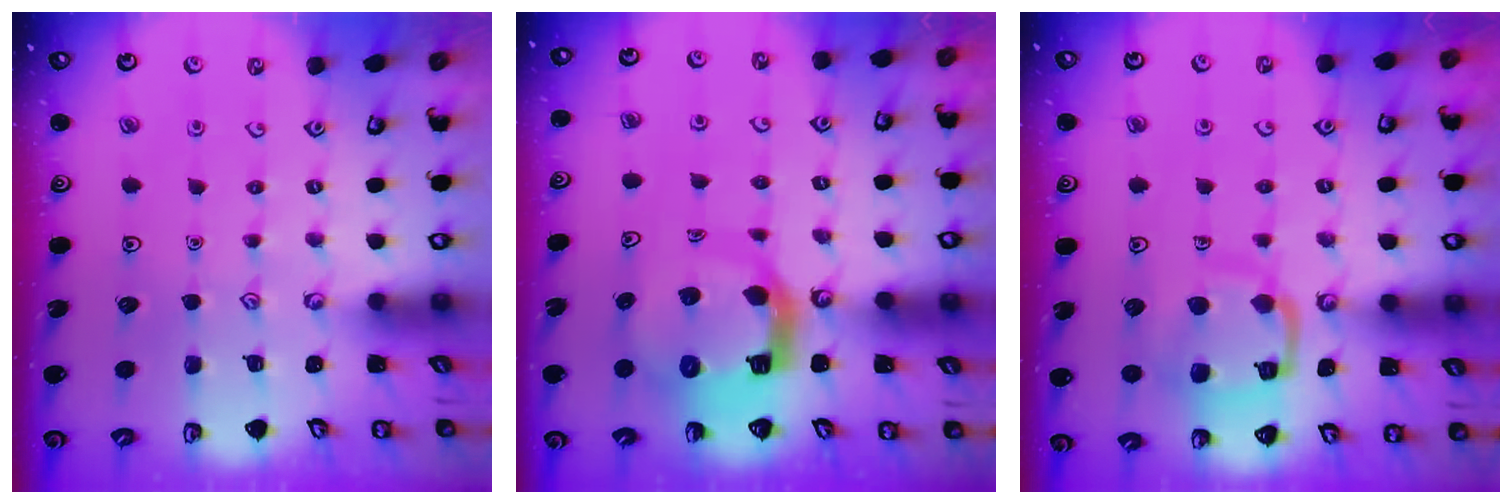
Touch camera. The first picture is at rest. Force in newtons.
{"total": 11.1, "press": 11.0, "slide": 1.5}
{"total": 13.3, "press": 13.2, "slide": 1.5}